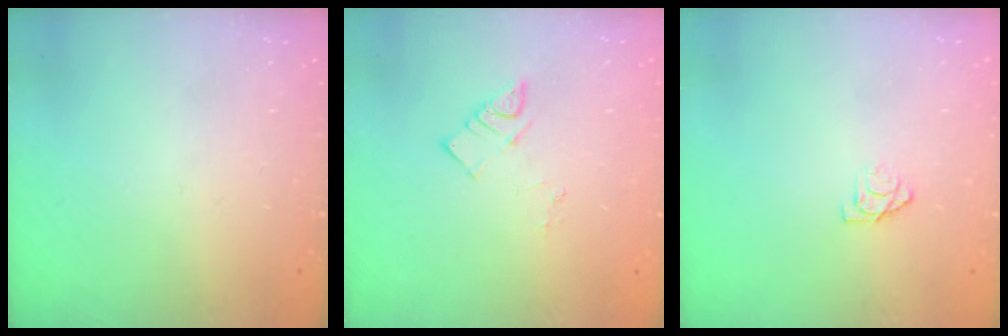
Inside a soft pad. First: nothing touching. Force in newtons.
{"total": 3.6, "press": 3.6, "slide": 0.3}
{"total": 4.5, "press": 4.5, "slide": 0.3}